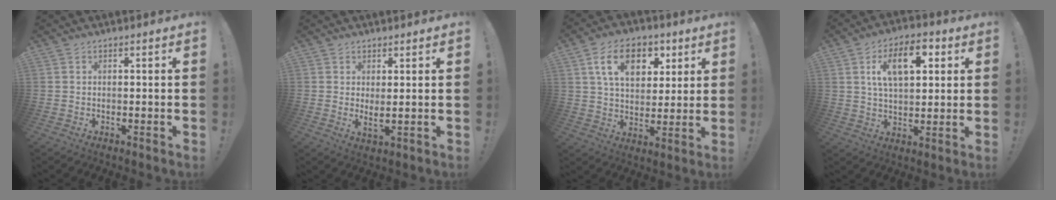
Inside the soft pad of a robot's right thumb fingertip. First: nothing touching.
{"total": 2.8, "force": [1.6, 0.2, 2.3], "torque": [-0.028, -0.020, 0.026]}
{"total": 14.8, "force": [6.3, 9.7, 9.3], "torque": [-0.150, -0.005, 0.117]}
{"total": 13.0, "force": [4.6, 7.1, 9.8], "torque": [-0.160, 0.008, 0.081]}